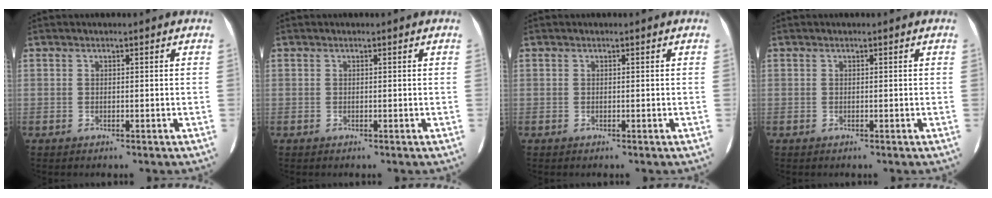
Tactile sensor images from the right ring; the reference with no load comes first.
{"total": 0.0}
{"total": 0.0}
{"total": 0.0}